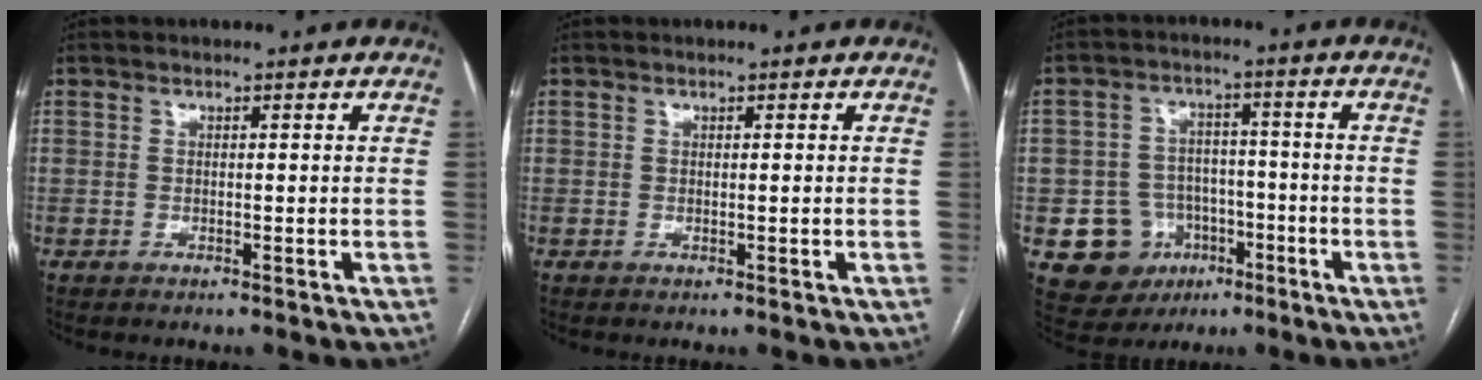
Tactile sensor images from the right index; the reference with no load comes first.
{"total": 0.0}
{"total": 9.5, "force": [-3.5, 8.5, 2.4], "torque": [-0.044, 0.021, -0.042]}